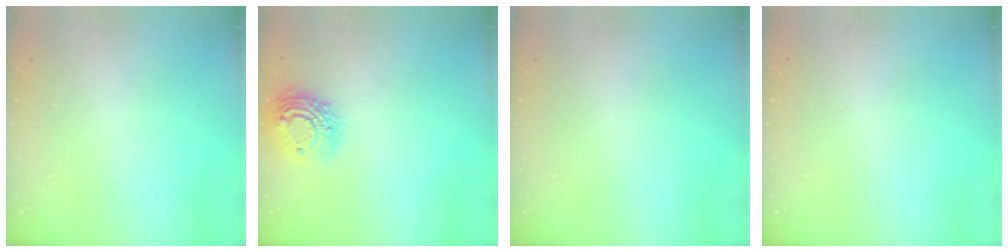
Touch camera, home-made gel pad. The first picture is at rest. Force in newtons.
{"total": 13.9, "press": 13.9, "slide": 1.0}
{"total": 0.0}
{"total": 0.0}